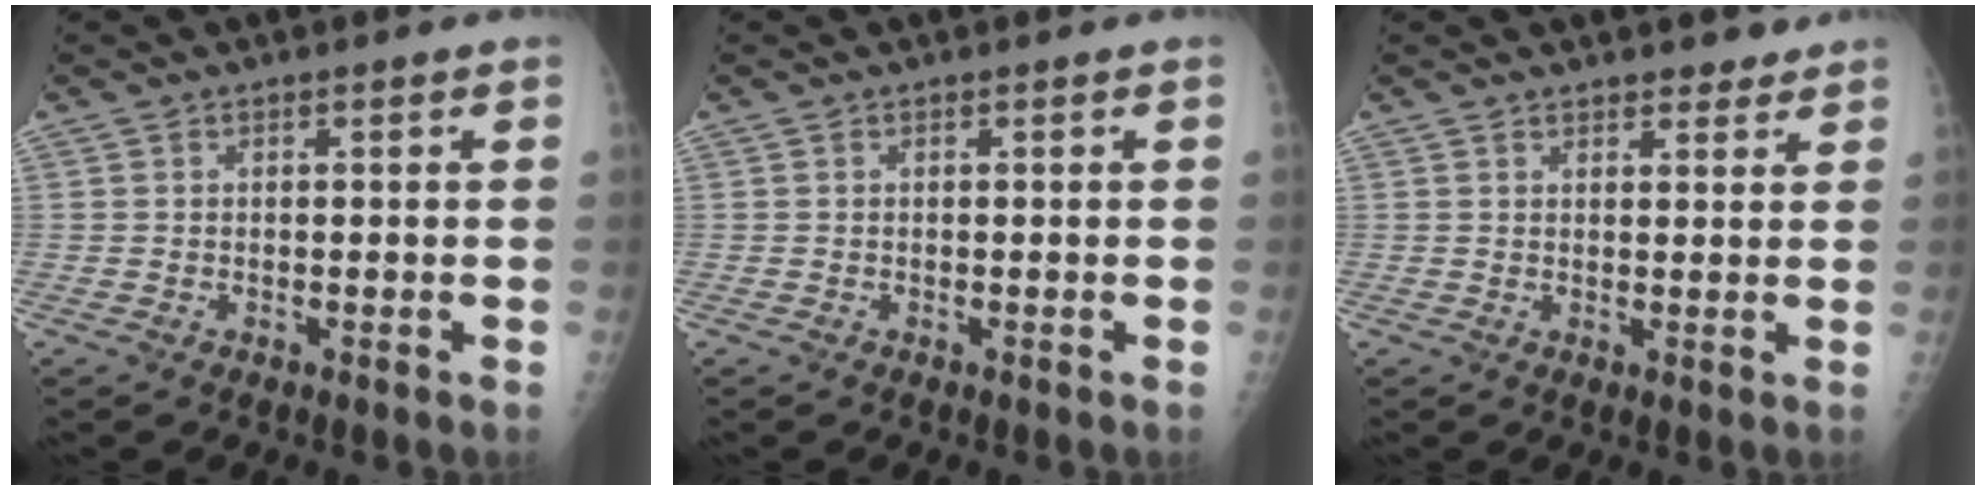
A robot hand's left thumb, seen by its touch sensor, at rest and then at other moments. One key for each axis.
{"total": 0.0}
{"total": 3.6, "fx": 3.0, "fy": 1.5, "fz": 1.3, "tx": 0.006, "ty": -0.014, "tz": 0.039}